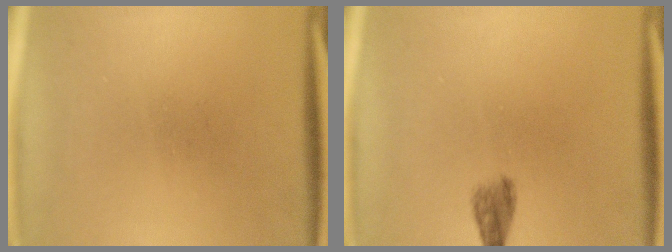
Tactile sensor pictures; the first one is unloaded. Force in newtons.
{"total": 2.4}